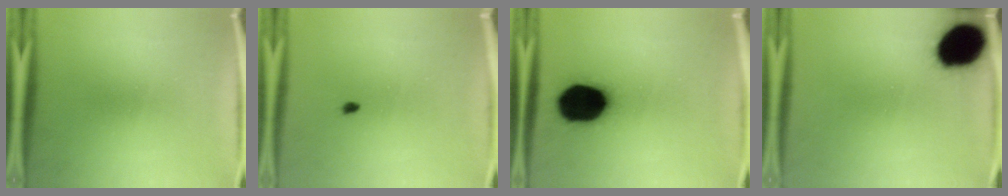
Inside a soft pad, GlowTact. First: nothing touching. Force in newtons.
{"total": 1.4}
{"total": 18.9}
{"total": 18.7}